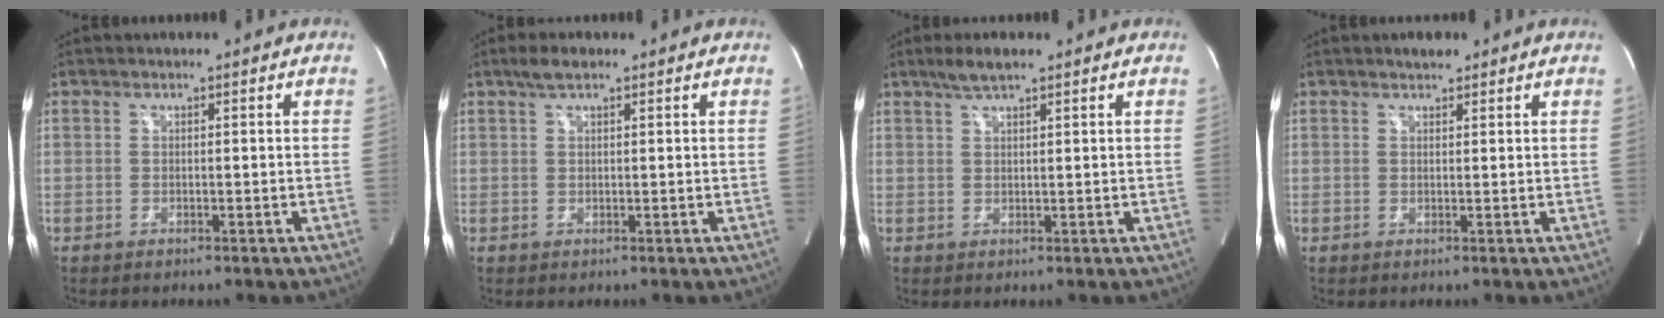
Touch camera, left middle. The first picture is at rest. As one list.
[{"total": 2.3, "force": [1.6, 0.7, 1.5], "torque": [-0.035, 0.012, 0.031]}, {"total": 3.3, "force": [2.5, 0.5, 2.1], "torque": [-0.049, 0.008, 0.049]}, {"total": 1.8, "force": [1.4, 0.8, 0.7], "torque": [-0.017, 0.006, 0.021]}]